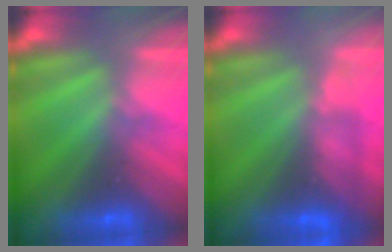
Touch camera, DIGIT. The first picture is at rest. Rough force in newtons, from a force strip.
{"total": 5.1}